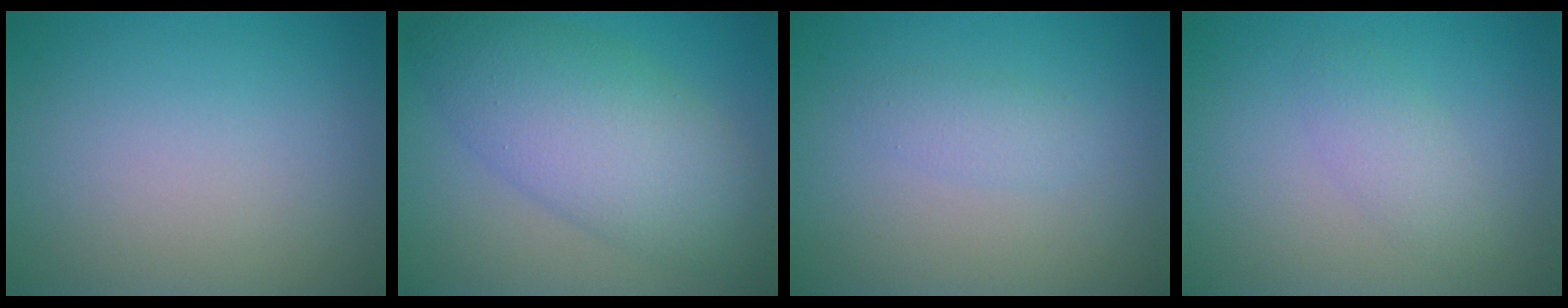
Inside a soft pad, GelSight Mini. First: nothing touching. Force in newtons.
{"total": 8.2, "press": 8.2, "slide": 0.2}
{"total": 1.4, "press": 1.4, "slide": 0.0}
{"total": 1.8, "press": 1.8, "slide": 0.0}